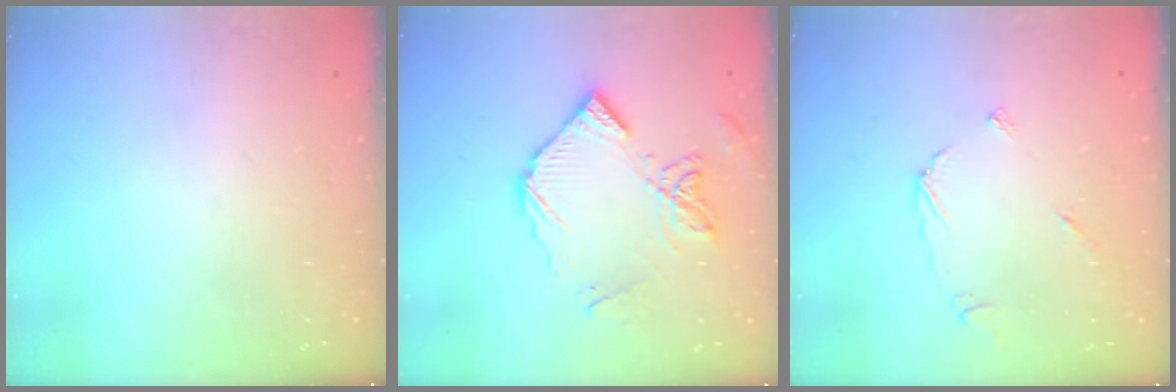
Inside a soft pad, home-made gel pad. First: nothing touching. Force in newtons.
{"total": 11.6, "press": 11.5, "slide": 1.3}
{"total": 4.4, "press": 4.4, "slide": 0.5}